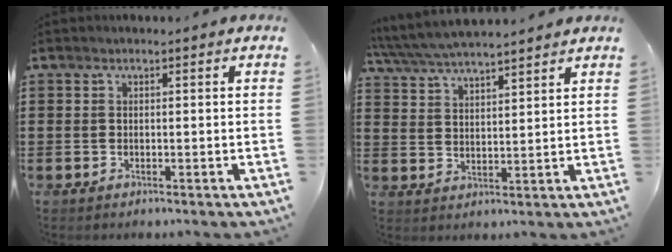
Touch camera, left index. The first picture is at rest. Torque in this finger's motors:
{"motor_torque": [1.66, -0.48, -0.36, 0.01]}